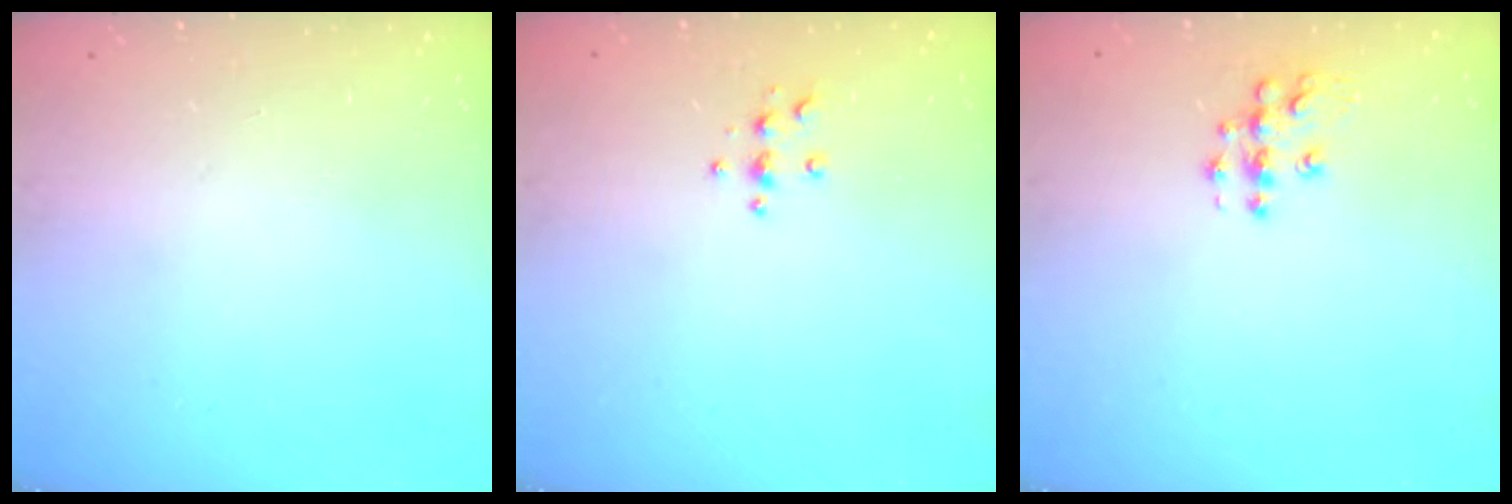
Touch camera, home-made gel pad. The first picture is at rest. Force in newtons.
{"total": 3.9, "press": 3.9, "slide": 0.4}
{"total": 7.9, "press": 7.9, "slide": 0.3}